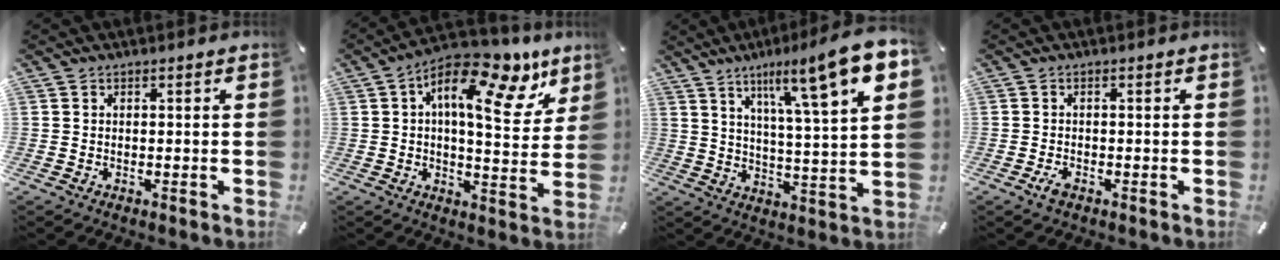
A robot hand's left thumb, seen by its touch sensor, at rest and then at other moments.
{"total": 18.1, "force": [8.3, 7.2, 14.3], "torque": [-0.215, -0.046, 0.130]}
{"total": 14.6, "force": [8.8, 1.9, 11.5], "torque": [-0.179, -0.057, 0.126]}
{"total": 2.0, "force": [-1.0, 0.9, 1.5], "torque": [-0.041, -0.002, -0.023]}